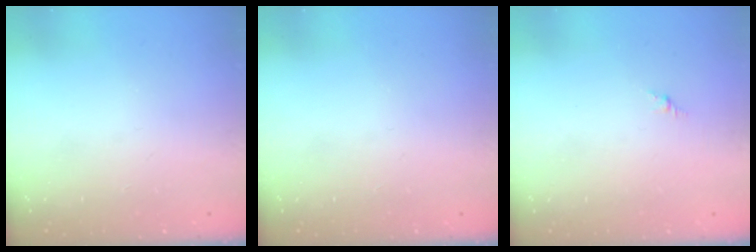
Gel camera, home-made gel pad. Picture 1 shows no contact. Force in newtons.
{"total": 0.0}
{"total": 0.0}